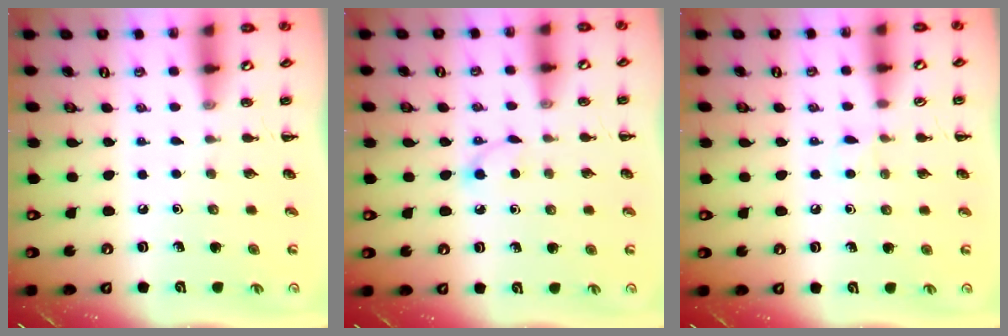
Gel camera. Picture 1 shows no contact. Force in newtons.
{"total": 2.8, "press": 2.7, "slide": 0.9}
{"total": 4.4, "press": 4.1, "slide": 1.6}